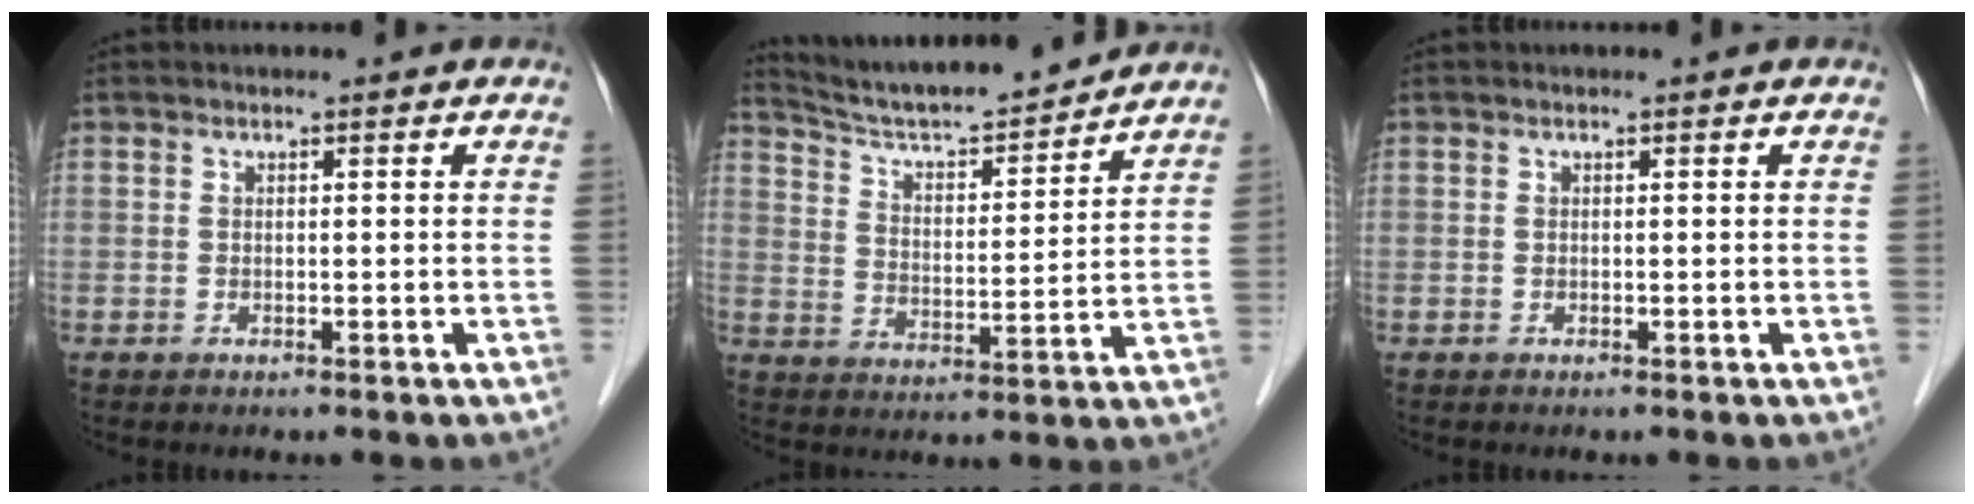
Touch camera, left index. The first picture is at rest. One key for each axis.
{"total": 14.0, "fx": 13.3, "fy": 0.7, "fz": 4.4, "tx": -0.079, "ty": 0.003, "tz": 0.216}
{"total": 0.0}